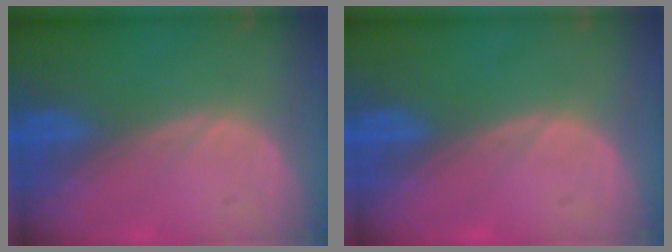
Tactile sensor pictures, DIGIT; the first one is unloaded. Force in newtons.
{"total": 0.0}